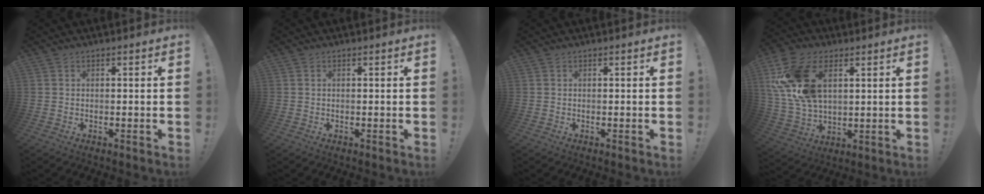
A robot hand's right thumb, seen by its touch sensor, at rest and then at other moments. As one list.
[{"total": 0.0}, {"total": 0.0}, {"total": 19.5, "force": [6.4, 12.5, 13.5], "torque": [-0.270, -0.019, 0.121]}]